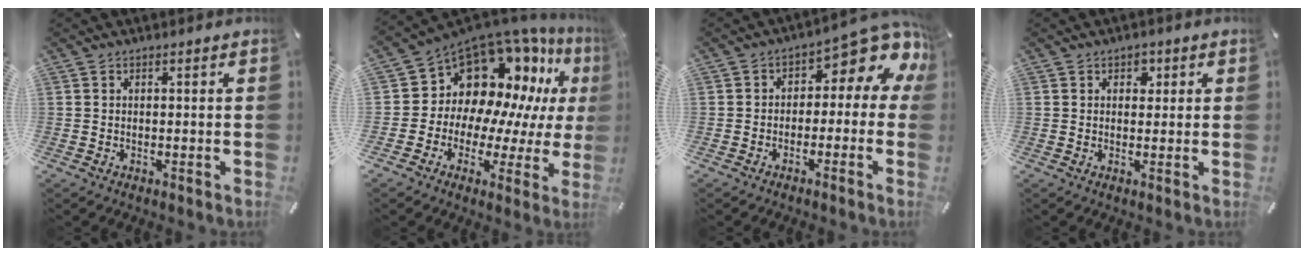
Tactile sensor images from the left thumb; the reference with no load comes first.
{"total": 14.1, "force": [8.3, 10.4, 4.7], "torque": [-0.067, -0.104, 0.162]}
{"total": 7.8, "force": [3.4, 3.9, 5.8], "torque": [-0.075, -0.036, 0.057]}
{"total": 2.1, "force": [0.8, 1.8, 0.9], "torque": [0.004, -0.004, 0.006]}